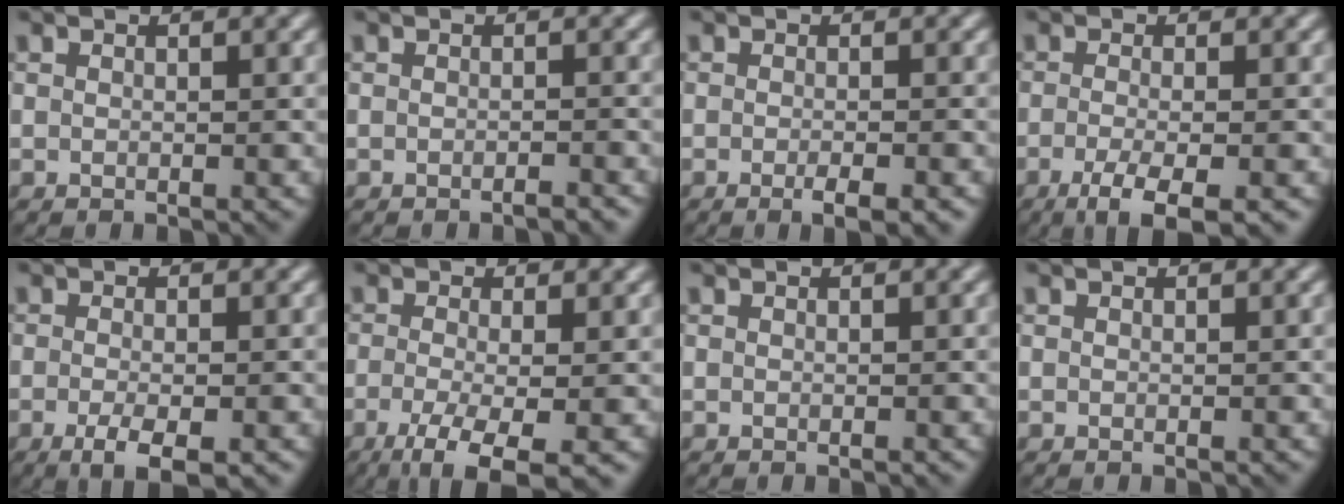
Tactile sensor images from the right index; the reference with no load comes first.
{"total": 0.9, "force": [-0.8, 0.1, 0.5], "torque": [-0.006, 0.001, -0.013]}
{"total": 2.5, "force": [-1.2, 0.5, 2.2], "torque": [-0.028, -0.003, -0.021]}
{"total": 4.5, "force": [-2.2, 1.1, 3.8], "torque": [-0.065, -0.008, -0.046]}
{"total": 3.5, "force": [-1.7, 0.9, 3.0], "torque": [-0.056, -0.008, -0.030]}
{"total": 6.7, "force": [-3.1, 1.9, 5.6], "torque": [-0.093, -0.012, -0.053]}
{"total": 0.0}
{"total": 0.0}